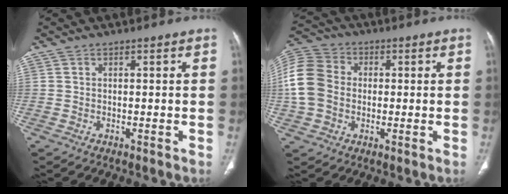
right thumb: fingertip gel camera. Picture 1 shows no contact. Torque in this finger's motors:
{"motor_torque": [1.19, 1.16, 0.80, -0.34, 0.10]}